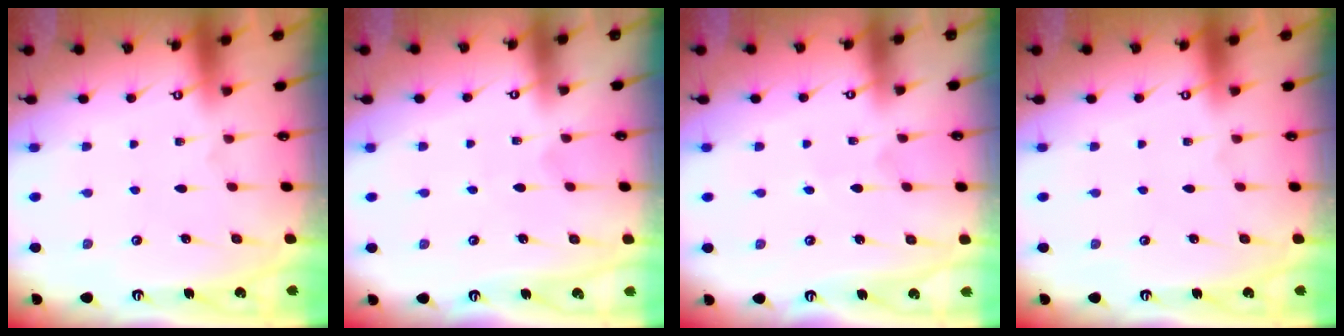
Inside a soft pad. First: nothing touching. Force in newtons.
{"total": 2.7, "press": 2.7, "slide": 0.3}
{"total": 2.8, "press": 2.8, "slide": 0.2}
{"total": 0.0}